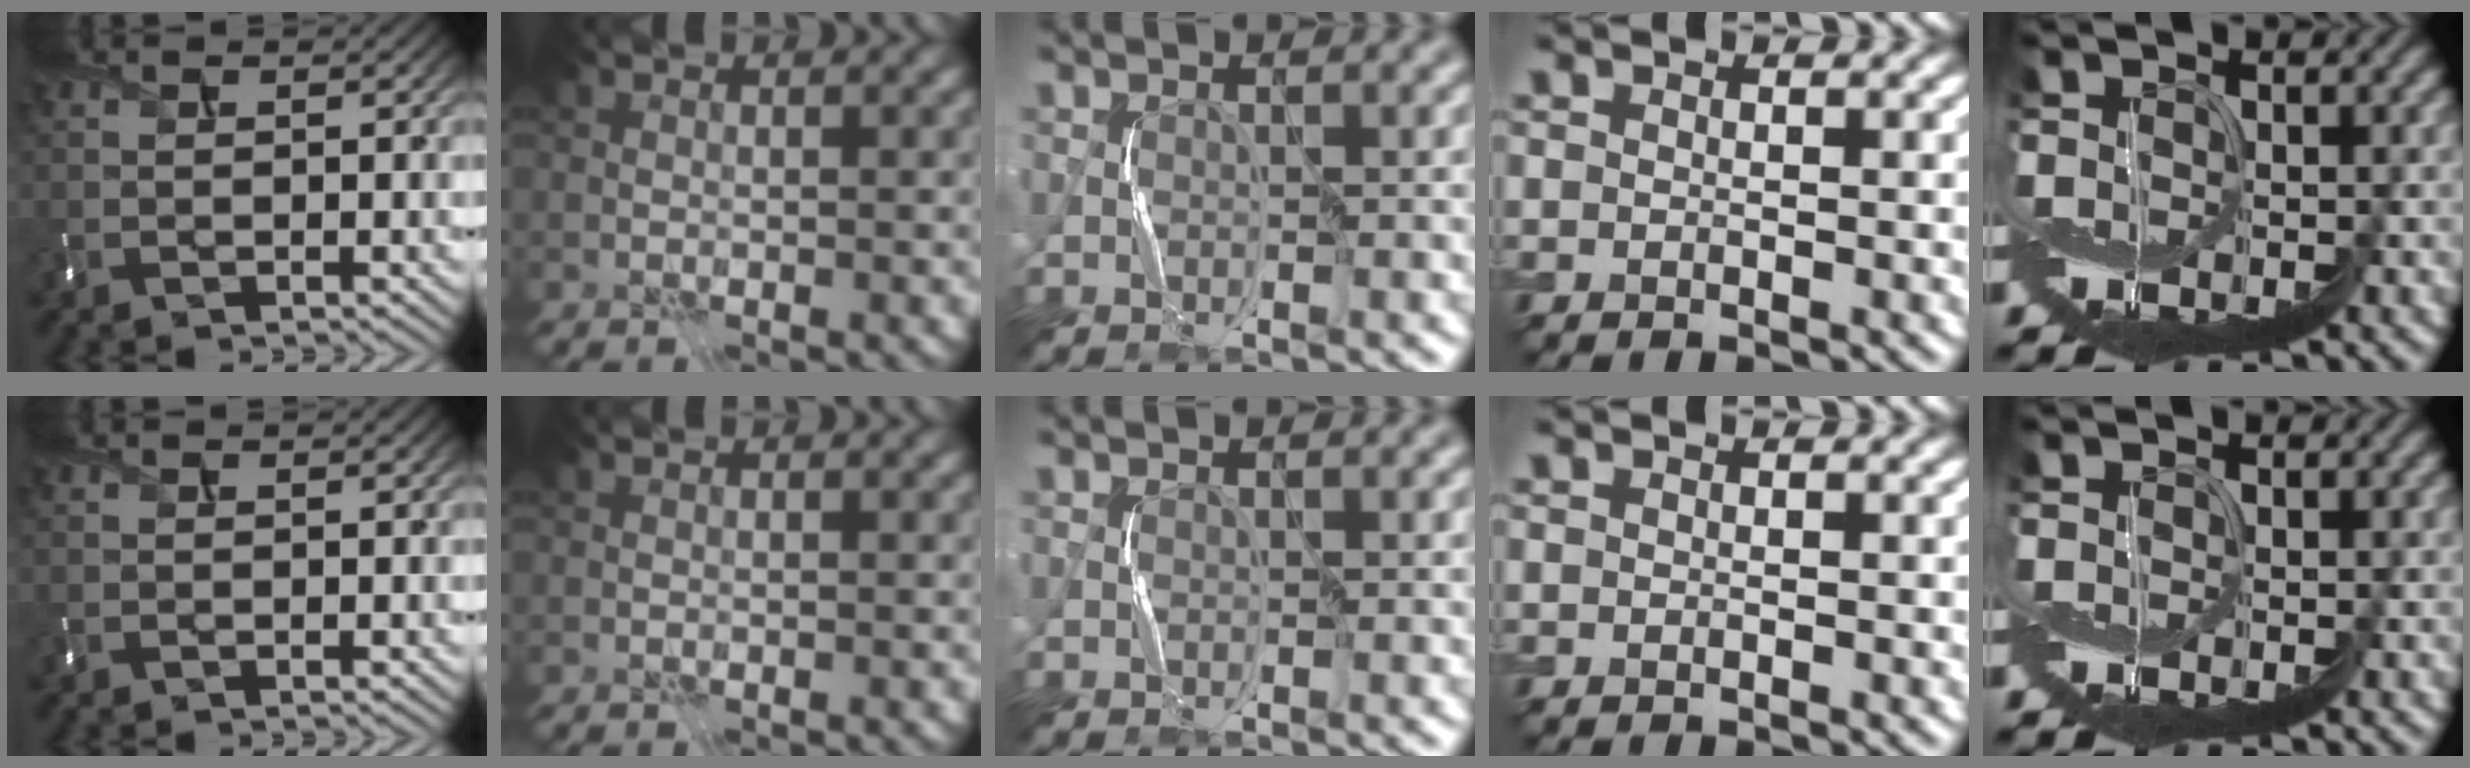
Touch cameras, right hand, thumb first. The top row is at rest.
{}